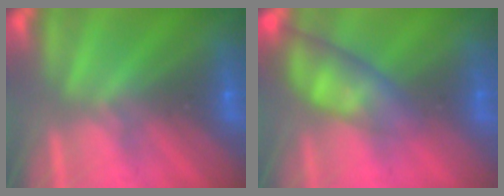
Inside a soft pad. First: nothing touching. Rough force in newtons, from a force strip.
{"total": 4.6}